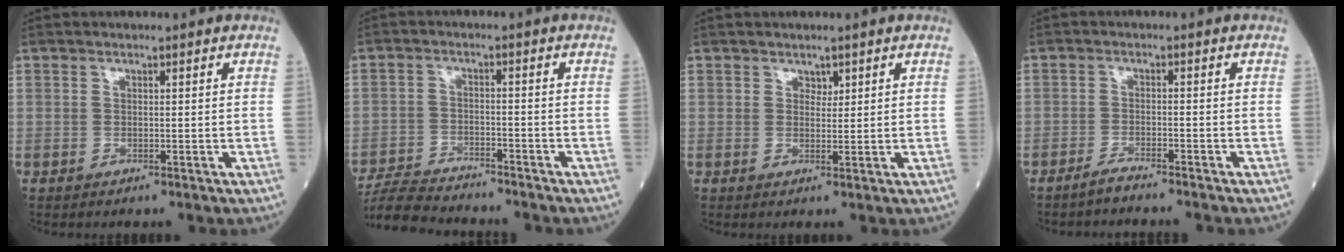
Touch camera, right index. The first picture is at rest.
{"total": 8.3, "force": [-8.0, 0.8, 1.7], "torque": [-0.031, -0.013, -0.142]}
{"total": 1.3, "force": [0.8, 0.8, 0.5], "torque": [0.000, -0.003, 0.011]}
{"total": 2.7, "force": [-2.6, -0.2, 0.9], "torque": [-0.023, -0.005, -0.045]}